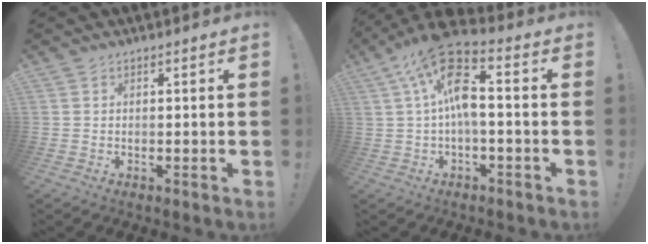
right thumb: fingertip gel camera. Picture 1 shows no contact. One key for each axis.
{"total": 14.4, "fx": 2.6, "fy": 5.6, "fz": 13.0, "tx": -0.245, "ty": -0.001, "tz": 0.040}